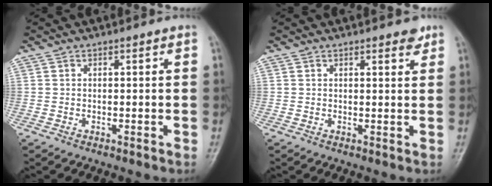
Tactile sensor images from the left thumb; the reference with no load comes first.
{"total": 2.2, "force": [1.6, 0.7, 1.3], "torque": [-0.010, -0.009, 0.020]}